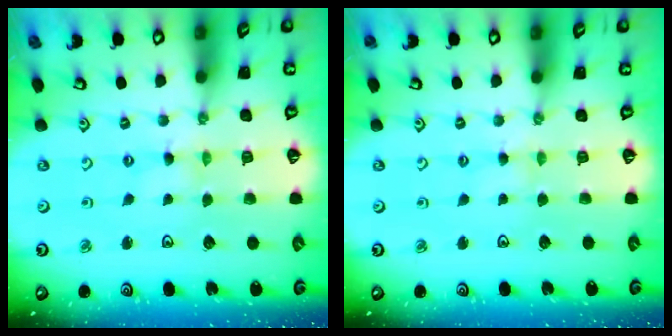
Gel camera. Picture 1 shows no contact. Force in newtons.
{"total": 1.4, "press": 1.4, "slide": 0.3}